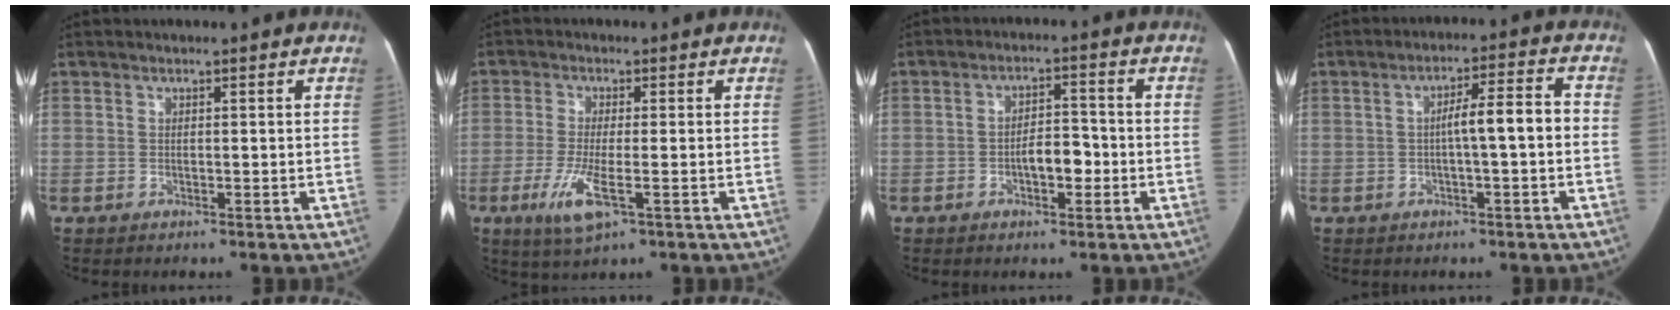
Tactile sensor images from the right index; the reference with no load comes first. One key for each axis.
{"total": 6.5, "fx": -2.6, "fy": 1.4, "fz": 5.8, "tx": -0.125, "ty": -0.016, "tz": -0.045}
{"total": 5.1, "fx": -1.5, "fy": 2.3, "fz": 4.3, "tx": -0.070, "ty": 0.018, "tz": -0.022}
{"total": 6.3, "fx": -0.6, "fy": 0.7, "fz": 6.2, "tx": -0.099, "ty": 0.026, "tz": -0.008}